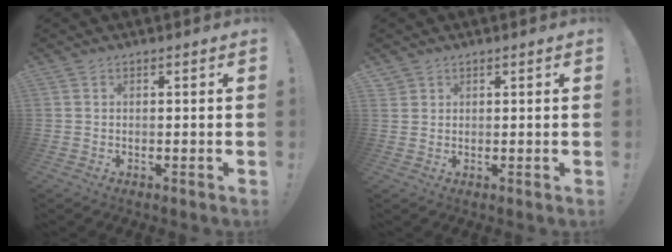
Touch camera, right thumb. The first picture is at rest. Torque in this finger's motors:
{"motor_torque": [-0.19, 0.11, -0.15, 0.08, -0.12]}